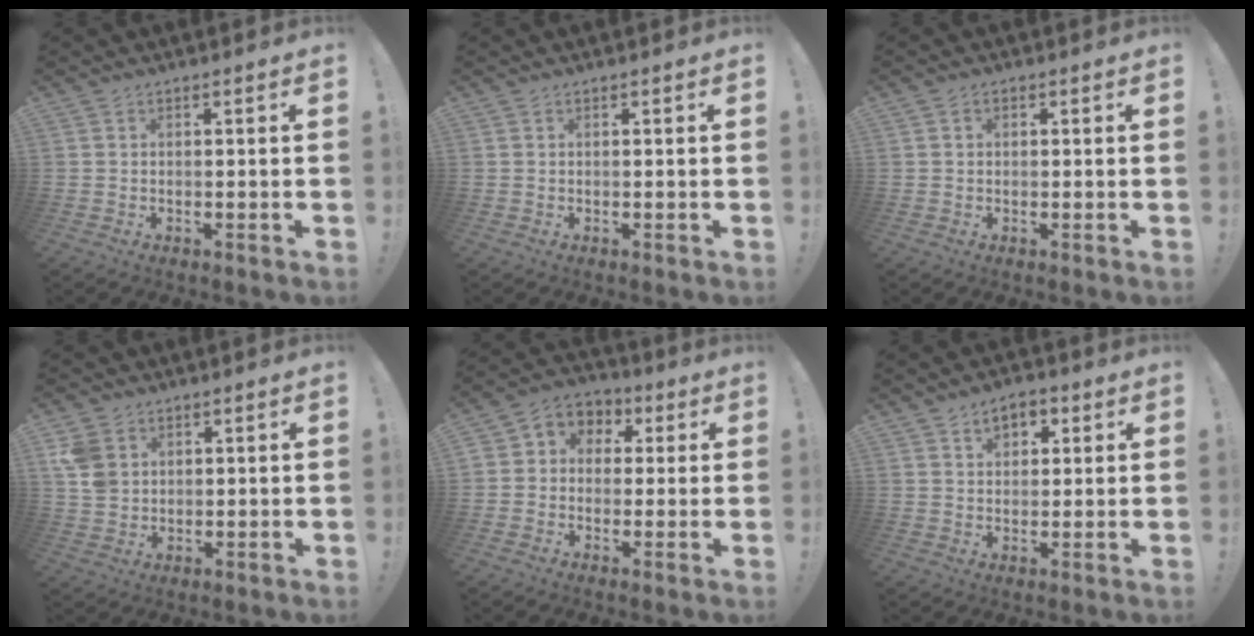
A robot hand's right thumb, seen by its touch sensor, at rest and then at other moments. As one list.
[{"total": 0.0}, {"total": 0.9, "force": [0.0, 0.9, 0.4], "torque": [0.001, -0.001, -0.001]}, {"total": 7.0, "force": [2.6, 5.6, 3.3], "torque": [-0.062, -0.005, 0.052]}, {"total": 6.1, "force": [-0.9, 5.8, 1.9], "torque": [-0.023, 0.007, -0.011]}, {"total": 5.9, "force": [2.7, 4.2, 3.2], "torque": [-0.033, -0.007, 0.046]}]